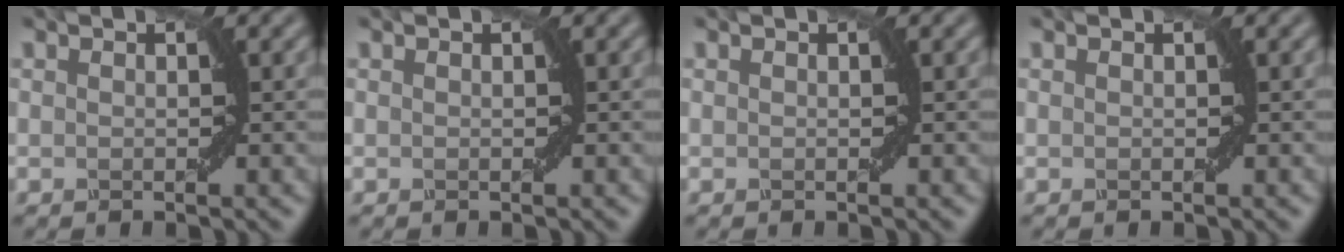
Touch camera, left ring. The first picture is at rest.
{"total": 0.0}
{"total": 0.0}
{"total": 0.0}